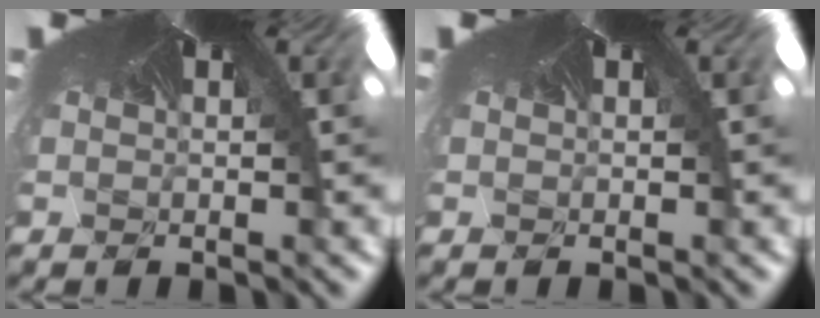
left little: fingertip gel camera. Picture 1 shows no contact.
{"total": 0.0}